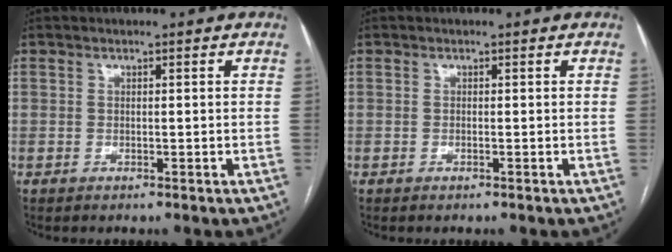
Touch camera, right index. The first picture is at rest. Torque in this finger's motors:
{"motor_torque": [-0.05, -0.01, 0.02, 0.01]}